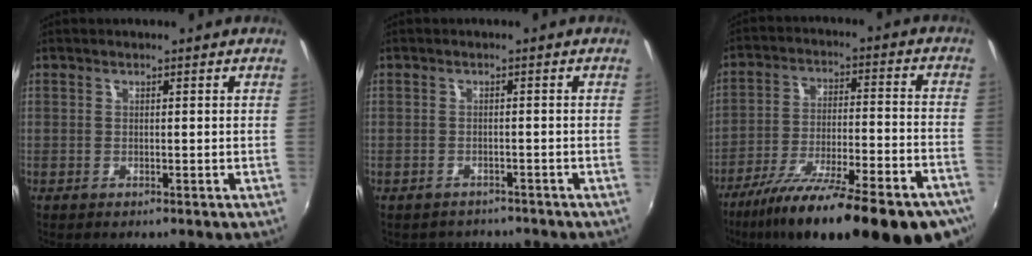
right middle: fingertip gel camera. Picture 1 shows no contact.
{"total": 4.1, "force": [-3.7, 1.7, 0.4], "torque": [-0.017, -0.009, -0.052]}
{"total": 27.8, "force": [-20.9, 5.3, 17.6], "torque": [-0.284, -0.061, -0.298]}